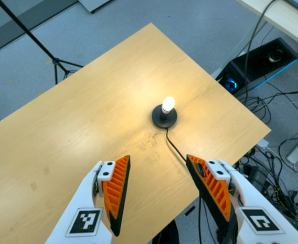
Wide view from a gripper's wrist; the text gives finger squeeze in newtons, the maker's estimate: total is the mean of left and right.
{"total": 0.0}